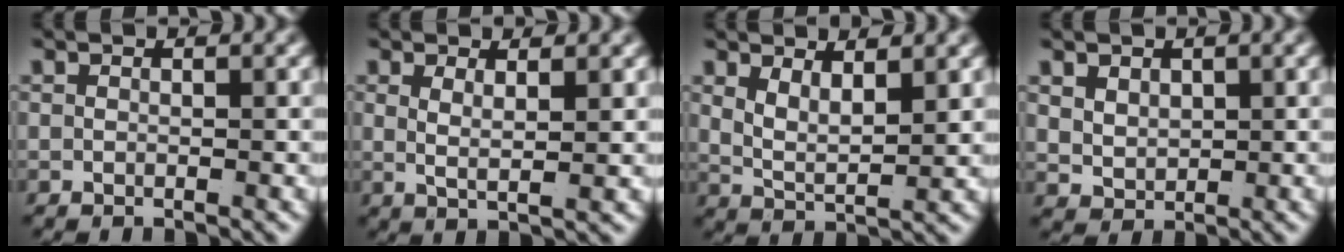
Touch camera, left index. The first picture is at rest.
{"total": 2.5, "force": [0.8, 0.3, 2.3], "torque": [-0.045, -0.013, 0.024]}
{"total": 4.0, "force": [1.6, 2.5, 2.7], "torque": [-0.058, -0.011, 0.026]}
{"total": 2.1, "force": [1.1, 1.5, 1.1], "torque": [-0.029, -0.016, 0.038]}